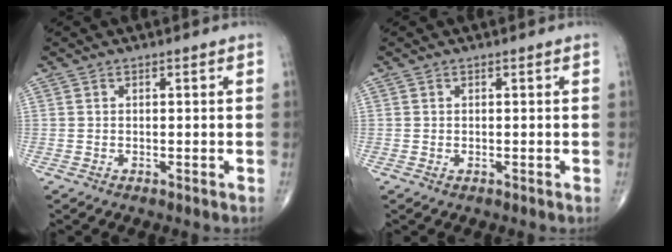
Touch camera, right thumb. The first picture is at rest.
{"total": 0.0}